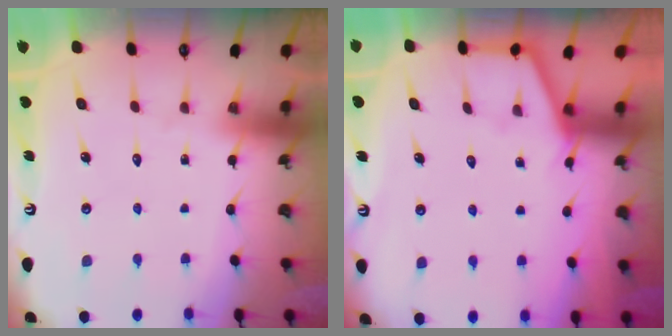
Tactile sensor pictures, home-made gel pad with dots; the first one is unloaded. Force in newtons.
{"total": 3.5, "press": 3.5, "slide": 0.4}